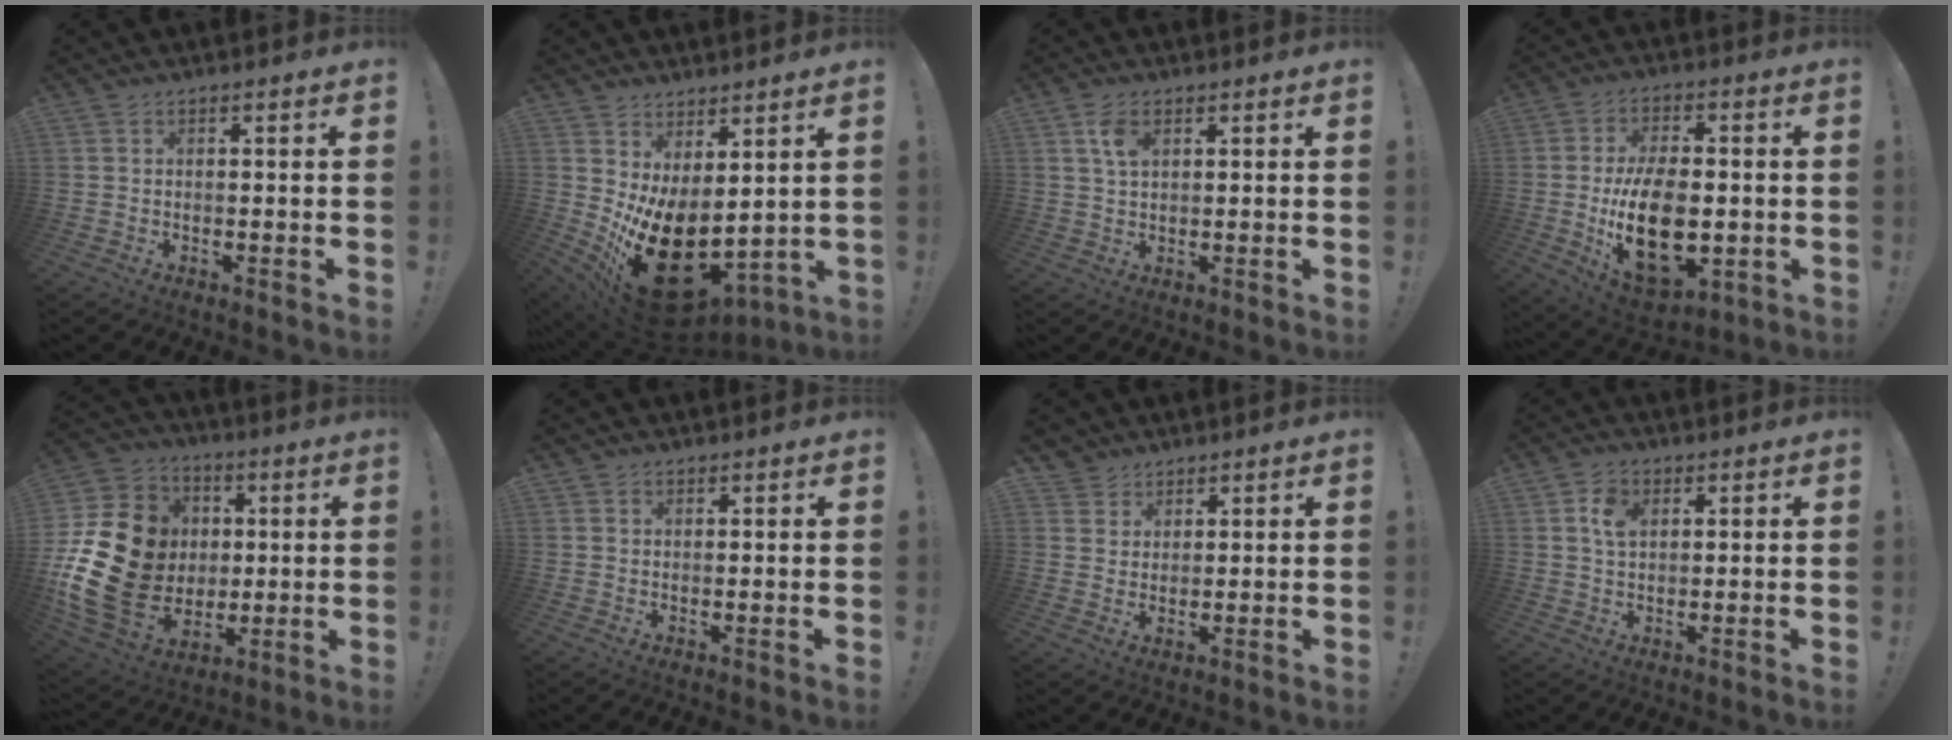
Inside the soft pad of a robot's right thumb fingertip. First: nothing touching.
{"total": 20.2, "force": [-4.3, 11.4, 16.1], "torque": [-0.243, 0.002, -0.044]}
{"total": 4.7, "force": [2.0, 2.5, 3.4], "torque": [-0.058, -0.001, 0.034]}
{"total": 20.7, "force": [-3.3, 12.0, 16.6], "torque": [-0.288, -0.004, -0.044]}
{"total": 23.8, "force": [0.2, 19.2, 14.1], "torque": [-0.276, 0.010, 0.040]}
{"total": 0.9, "force": [0.8, 0.5, 0.1], "torque": [0.003, -0.002, 0.015]}
{"total": 4.1, "force": [2.9, 2.9, 0.0], "torque": [-0.003, -0.019, 0.057]}
{"total": 5.0, "force": [1.8, 3.4, 3.2], "torque": [-0.046, -0.003, 0.030]}